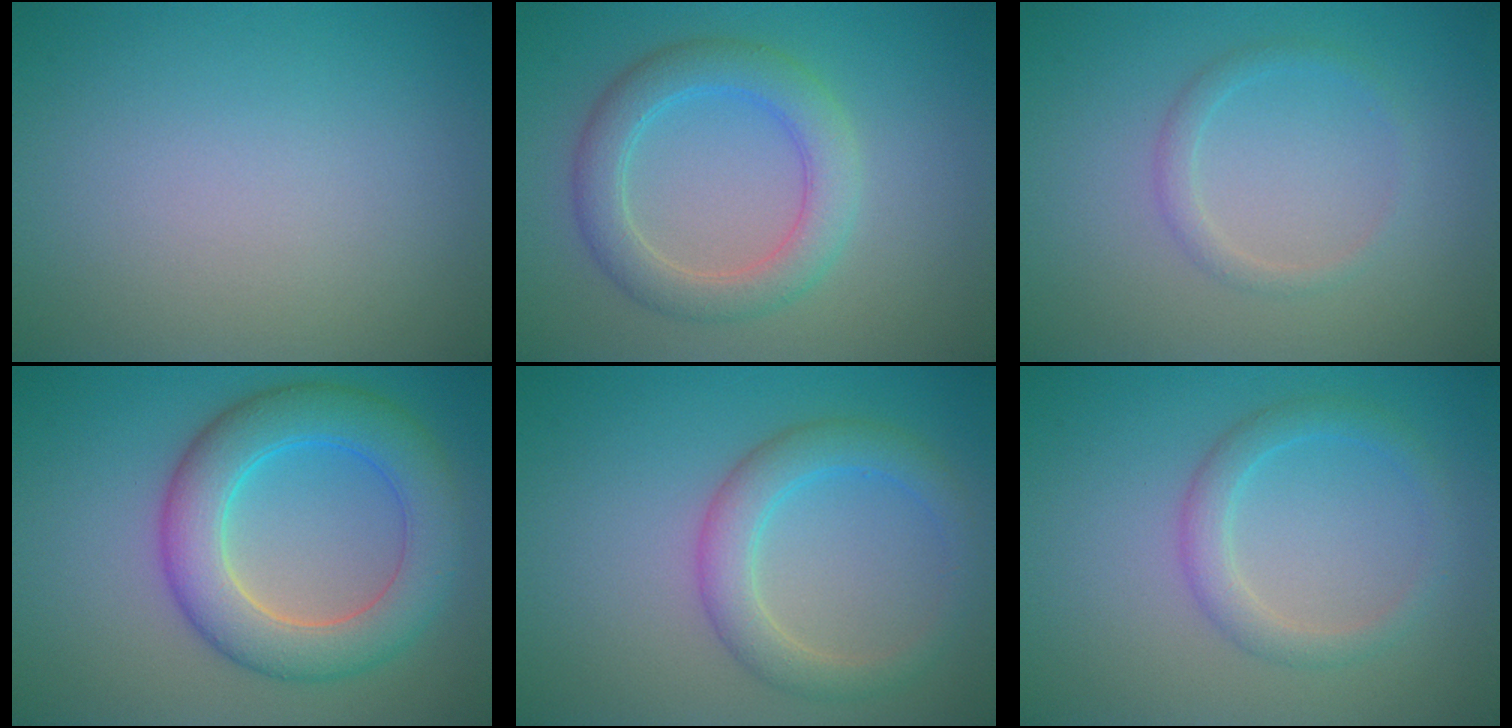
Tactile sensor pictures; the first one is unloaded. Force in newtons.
{"total": 4.3, "press": 4.3, "slide": 0.0}
{"total": 1.4, "press": 1.4, "slide": 0.0}
{"total": 7.1, "press": 7.1, "slide": 0.1}
{"total": 3.7, "press": 3.7, "slide": 0.3}
{"total": 2.4, "press": 2.4, "slide": 0.1}